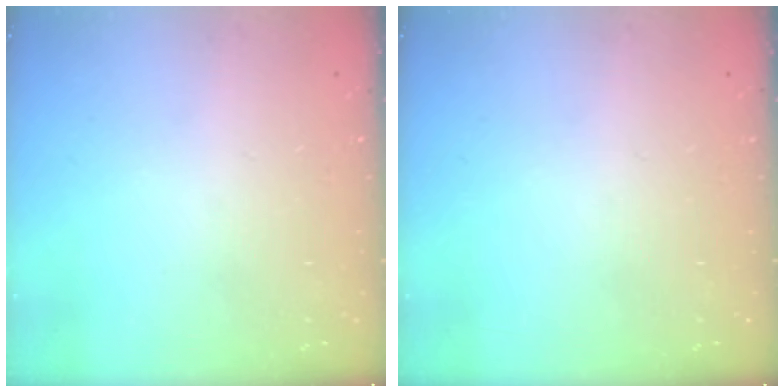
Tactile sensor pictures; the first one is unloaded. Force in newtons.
{"total": 0.0}